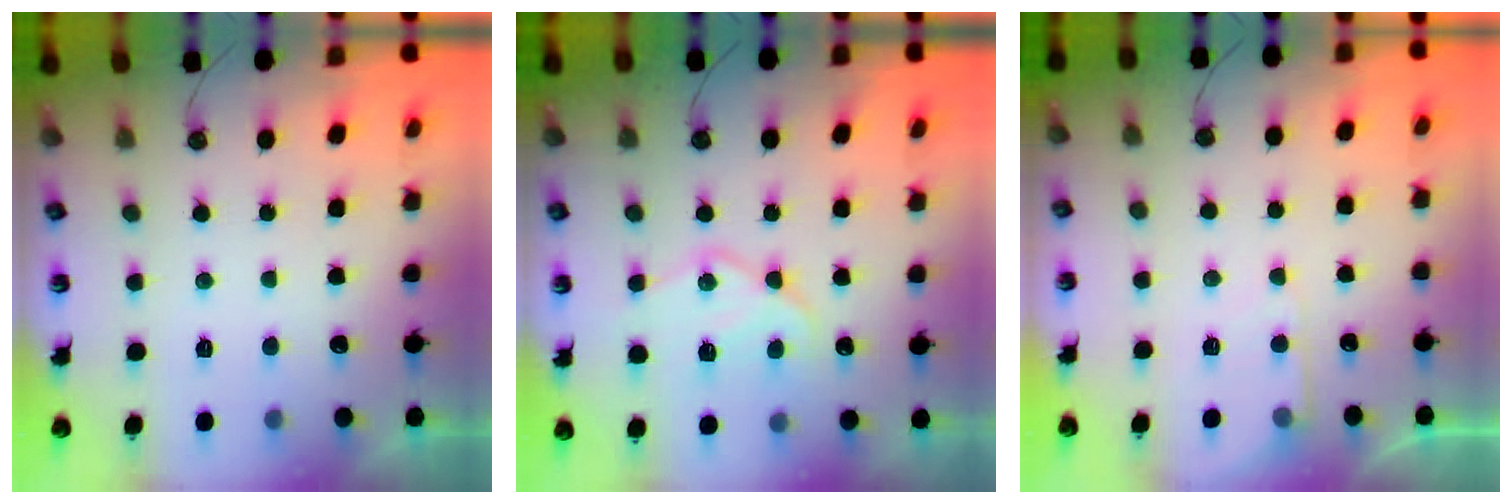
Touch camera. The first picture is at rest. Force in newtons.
{"total": 14.9, "press": 14.9, "slide": 1.4}
{"total": 5.5, "press": 5.5, "slide": 0.7}